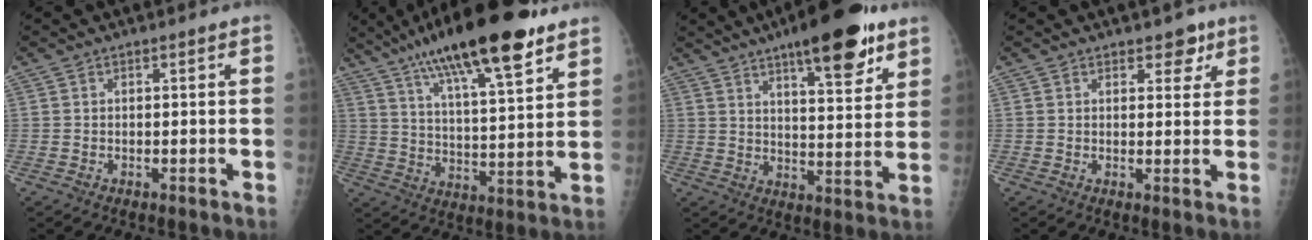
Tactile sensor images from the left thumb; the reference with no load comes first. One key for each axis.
{"total": 21.5, "fx": 13.7, "fy": 5.3, "fz": 15.7, "tx": -0.248, "ty": -0.039, "tz": 0.224}
{"total": 16.1, "fx": 10.1, "fy": 4.7, "fz": 11.7, "tx": -0.138, "ty": -0.047, "tz": 0.149}
{"total": 3.8, "fx": 2.4, "fy": 2.3, "fz": 1.9, "tx": 0.003, "ty": -0.011, "tz": 0.030}